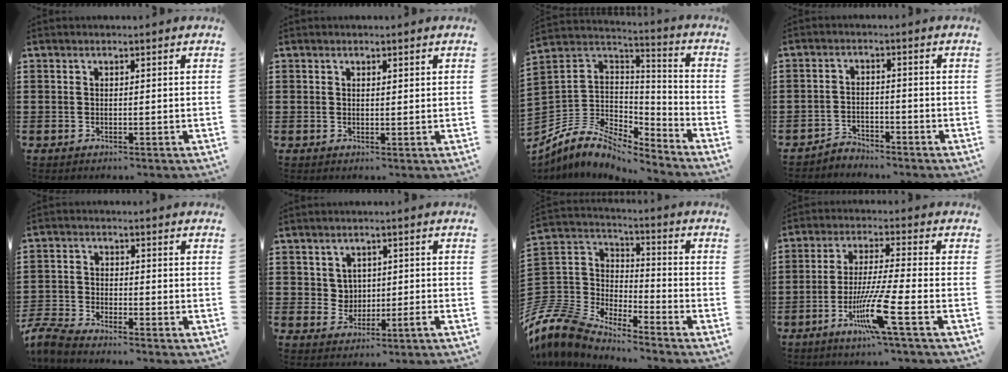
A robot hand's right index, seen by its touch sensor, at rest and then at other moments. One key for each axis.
{"total": 0.7, "fx": 0.4, "fy": 0.3, "fz": 0.4, "tx": -0.009, "ty": 0.003, "tz": 0.008}
{"total": 6.8, "fx": -4.6, "fy": 4.1, "fz": 2.8, "tx": -0.088, "ty": -0.005, "tz": -0.096}
{"total": 2.5, "fx": -2.5, "fy": 0.6, "fz": -0.2, "tx": -0.007, "ty": 0.003, "tz": -0.054}
{"total": 3.9, "fx": -3.9, "fy": 0.1, "fz": 0.8, "tx": -0.037, "ty": -0.009, "tz": -0.085}
{"total": 2.1, "fx": 0.4, "fy": 1.8, "fz": 1.1, "tx": -0.028, "ty": 0.003, "tz": 0.007}
{"total": 8.1, "fx": -7.6, "fy": 2.5, "fz": 1.7, "tx": -0.092, "ty": -0.014, "tz": -0.167}
{"total": 9.5, "fx": -4.5, "fy": -0.2, "fz": 8.4, "tx": -0.171, "ty": -0.016, "tz": -0.088}